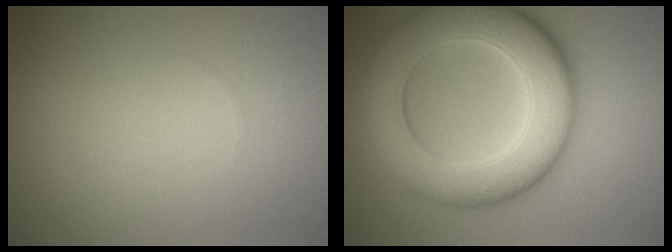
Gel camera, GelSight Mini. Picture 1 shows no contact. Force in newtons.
{"total": 11.4, "press": 11.4, "slide": 0.1}